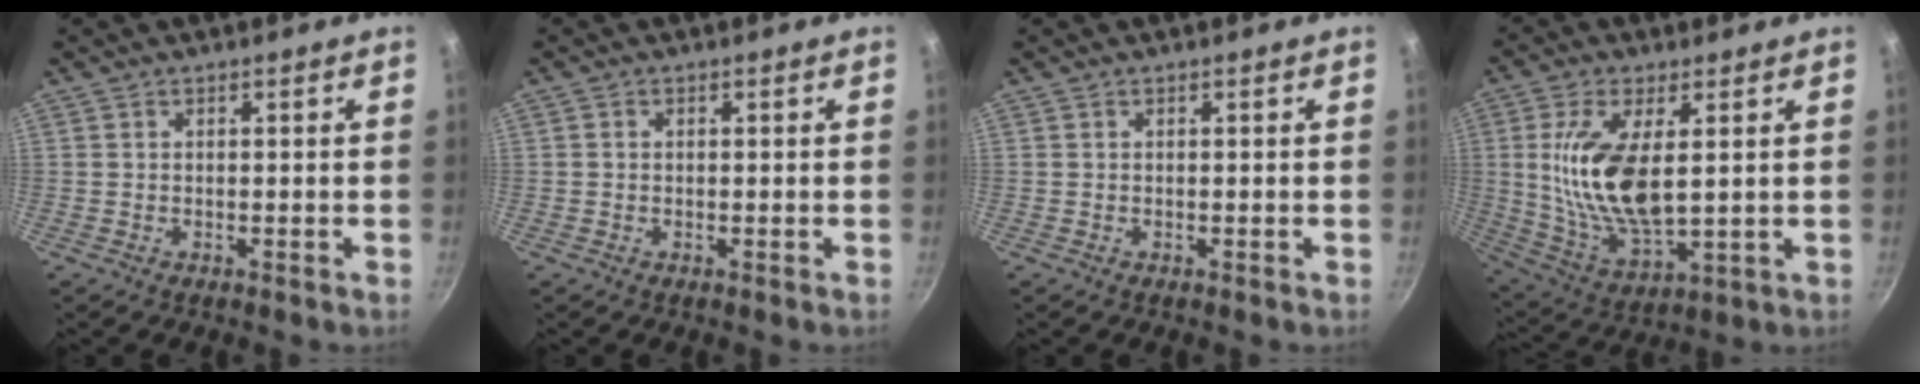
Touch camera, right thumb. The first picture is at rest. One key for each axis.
{"total": 0.6, "fx": 0.0, "fy": 0.6, "fz": 0.3, "tx": -0.004, "ty": 0.003, "tz": -0.001}
{"total": 0.0}
{"total": 15.9, "fx": 2.5, "fy": 7.4, "fz": 13.9, "tx": -0.266, "ty": -0.019, "tz": 0.057}